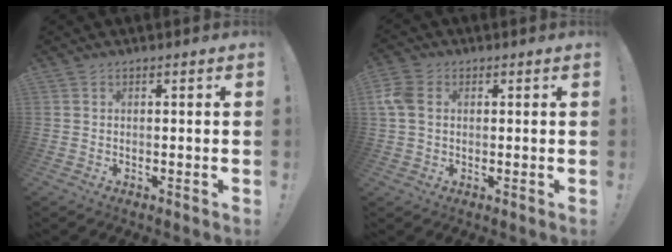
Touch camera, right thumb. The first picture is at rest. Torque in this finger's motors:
{"motor_torque": [-0.05, -0.02, -0.05, -0.03, 0.23]}